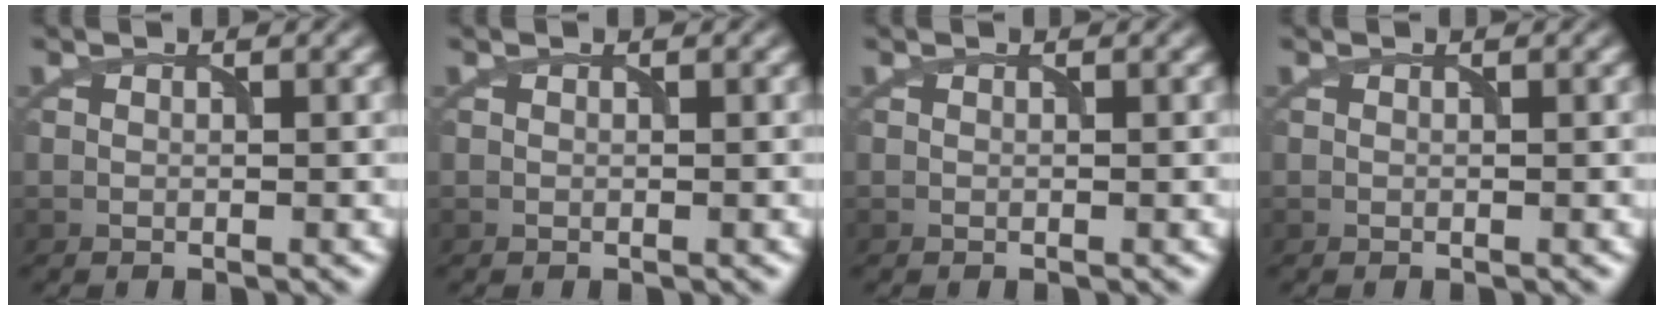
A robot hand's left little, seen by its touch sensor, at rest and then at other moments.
{"total": 0.0}
{"total": 0.0}
{"total": 0.0}